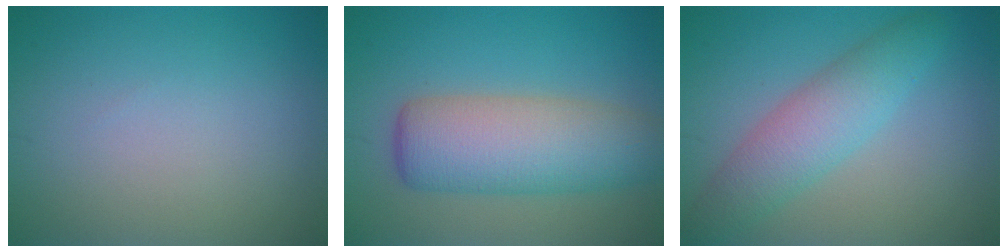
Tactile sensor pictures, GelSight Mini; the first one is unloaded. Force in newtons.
{"total": 7.8, "press": 7.8, "slide": 0.2}
{"total": 4.7, "press": 4.7, "slide": 0.1}